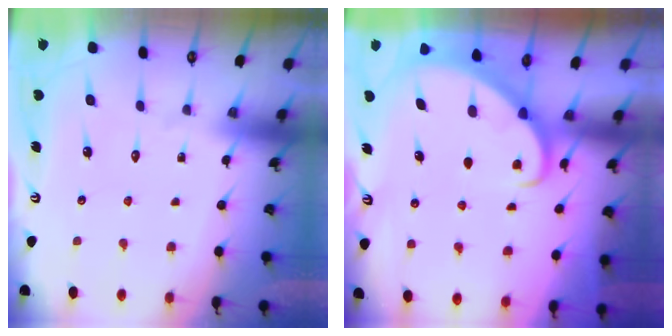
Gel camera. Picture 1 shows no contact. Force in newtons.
{"total": 2.0, "press": 2.0, "slide": 0.3}